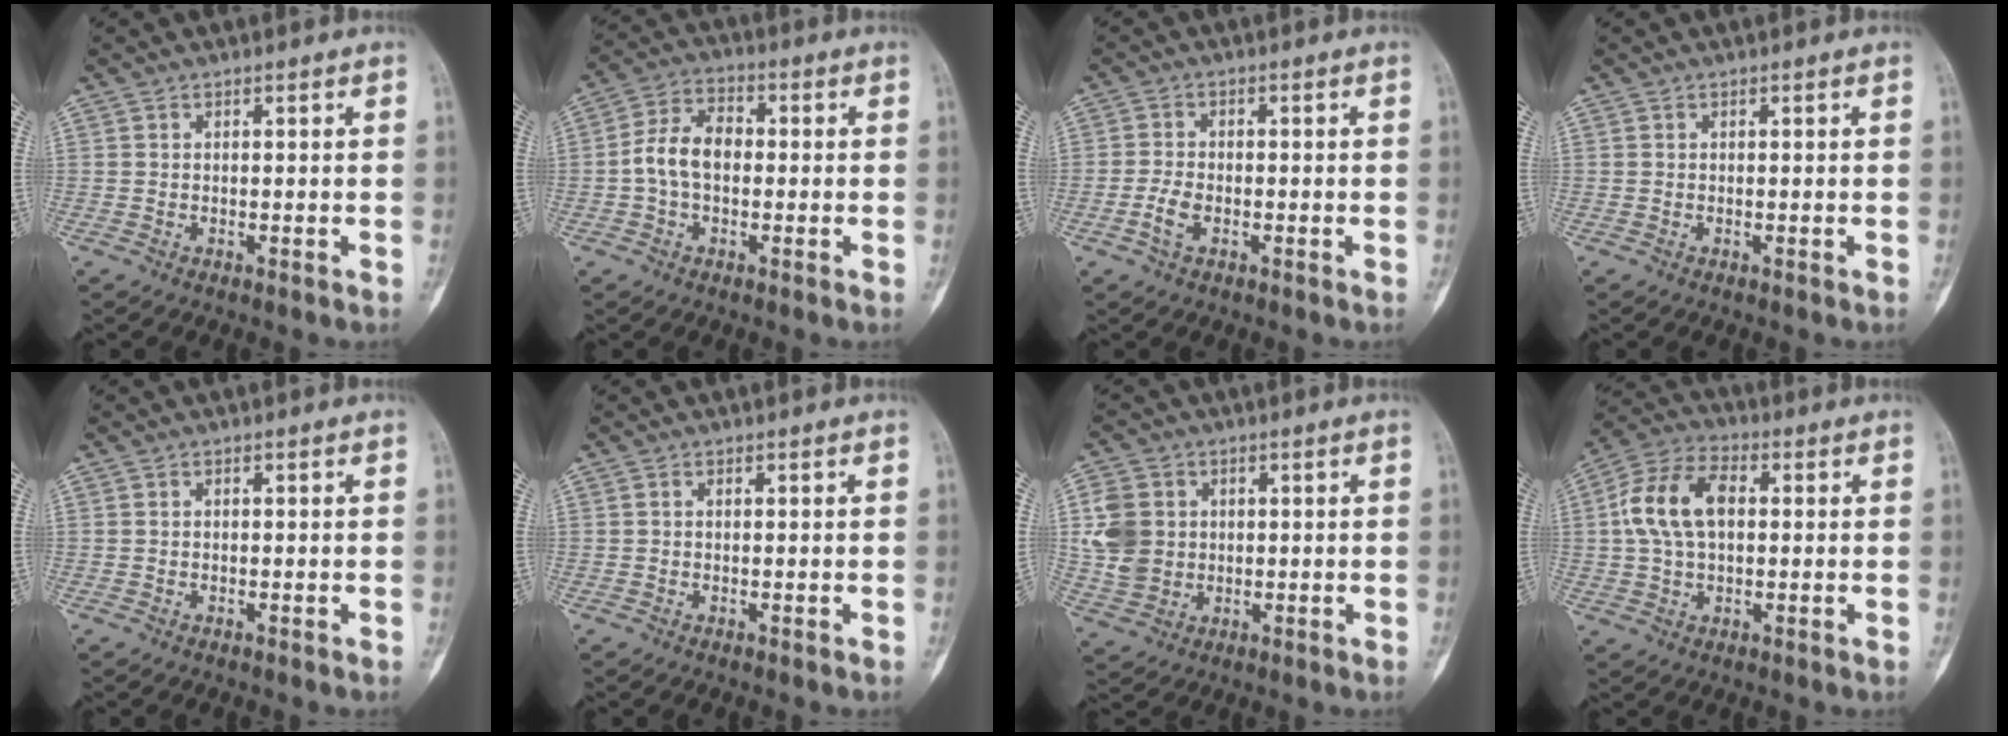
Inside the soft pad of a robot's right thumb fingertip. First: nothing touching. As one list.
[{"total": 8.1, "force": [-0.7, 5.4, 6.0], "torque": [-0.108, 0.028, -0.022]}, {"total": 6.4, "force": [-2.6, 3.8, 4.4], "torque": [-0.093, 0.016, -0.054]}, {"total": 0.0}, {"total": 0.0}, {"total": 0.0}, {"total": 9.1, "force": [1.3, 7.7, 4.6], "torque": [-0.081, -0.001, 0.031]}, {"total": 11.9, "force": [1.5, 7.2, 9.3], "torque": [-0.182, 0.026, 0.022]}]